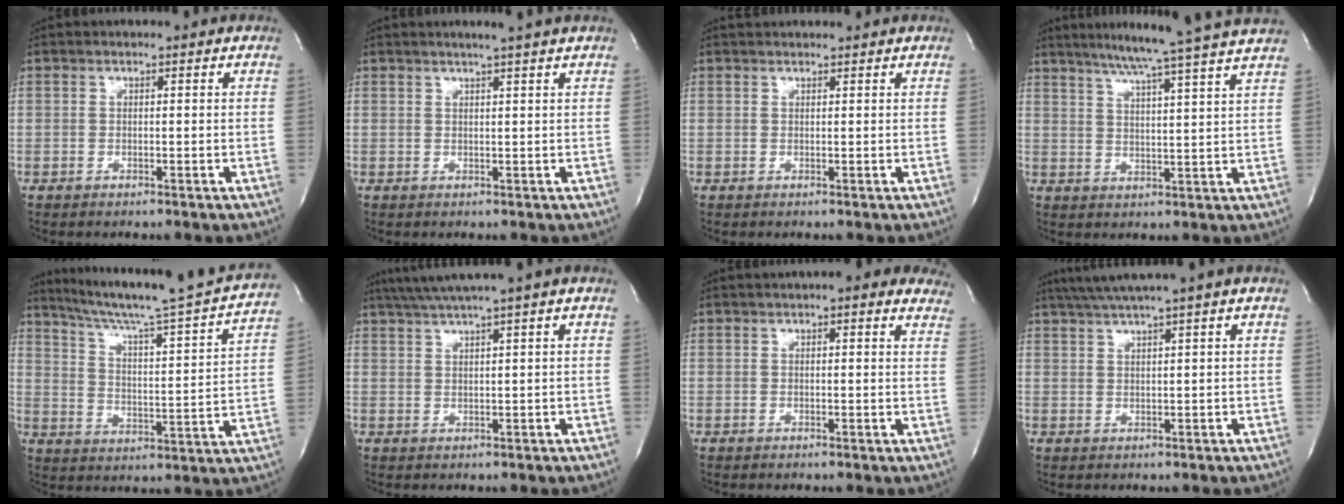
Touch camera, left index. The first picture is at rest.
{"total": 3.1, "force": [2.5, -1.0, 1.6], "torque": [-0.021, -0.001, 0.036]}
{"total": 2.7, "force": [2.6, 0.2, 0.5], "torque": [-0.008, 0.027, 0.041]}
{"total": 16.3, "force": [14.2, -2.4, 7.8], "torque": [-0.131, -0.024, 0.181]}
{"total": 22.2, "force": [19.8, -1.0, 9.9], "torque": [-0.164, -0.037, 0.277]}
{"total": 6.1, "force": [4.2, -1.1, 4.3], "torque": [-0.079, 0.023, 0.075]}
{"total": 7.4, "force": [5.4, 1.8, 4.7], "torque": [-0.047, 0.014, 0.052]}
{"total": 6.0, "force": [4.1, -1.1, 4.2], "torque": [-0.078, 0.023, 0.074]}